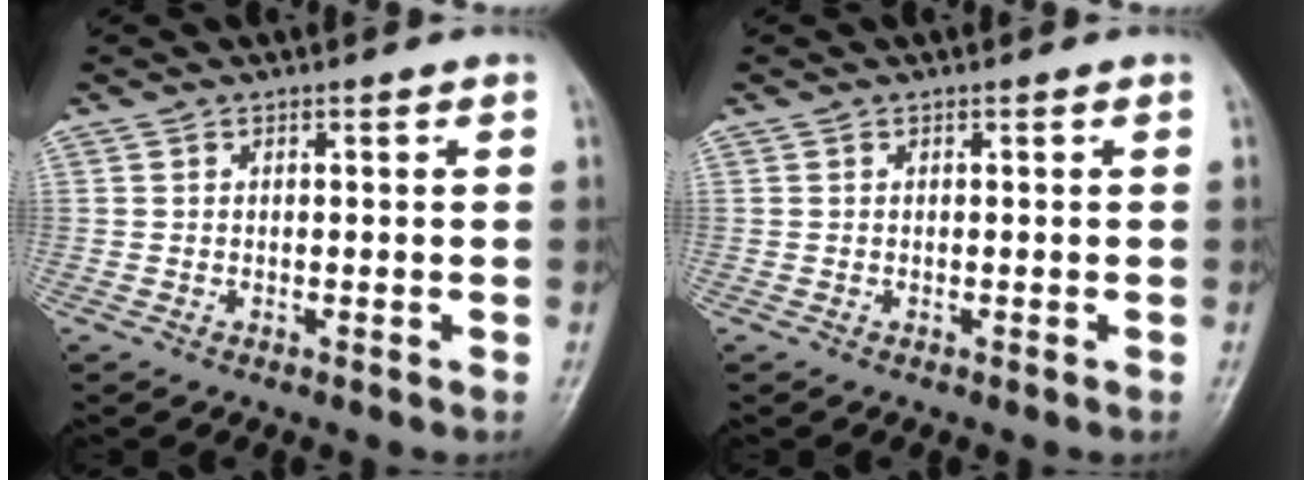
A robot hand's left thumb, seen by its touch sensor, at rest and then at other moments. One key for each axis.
{"total": 0.0}